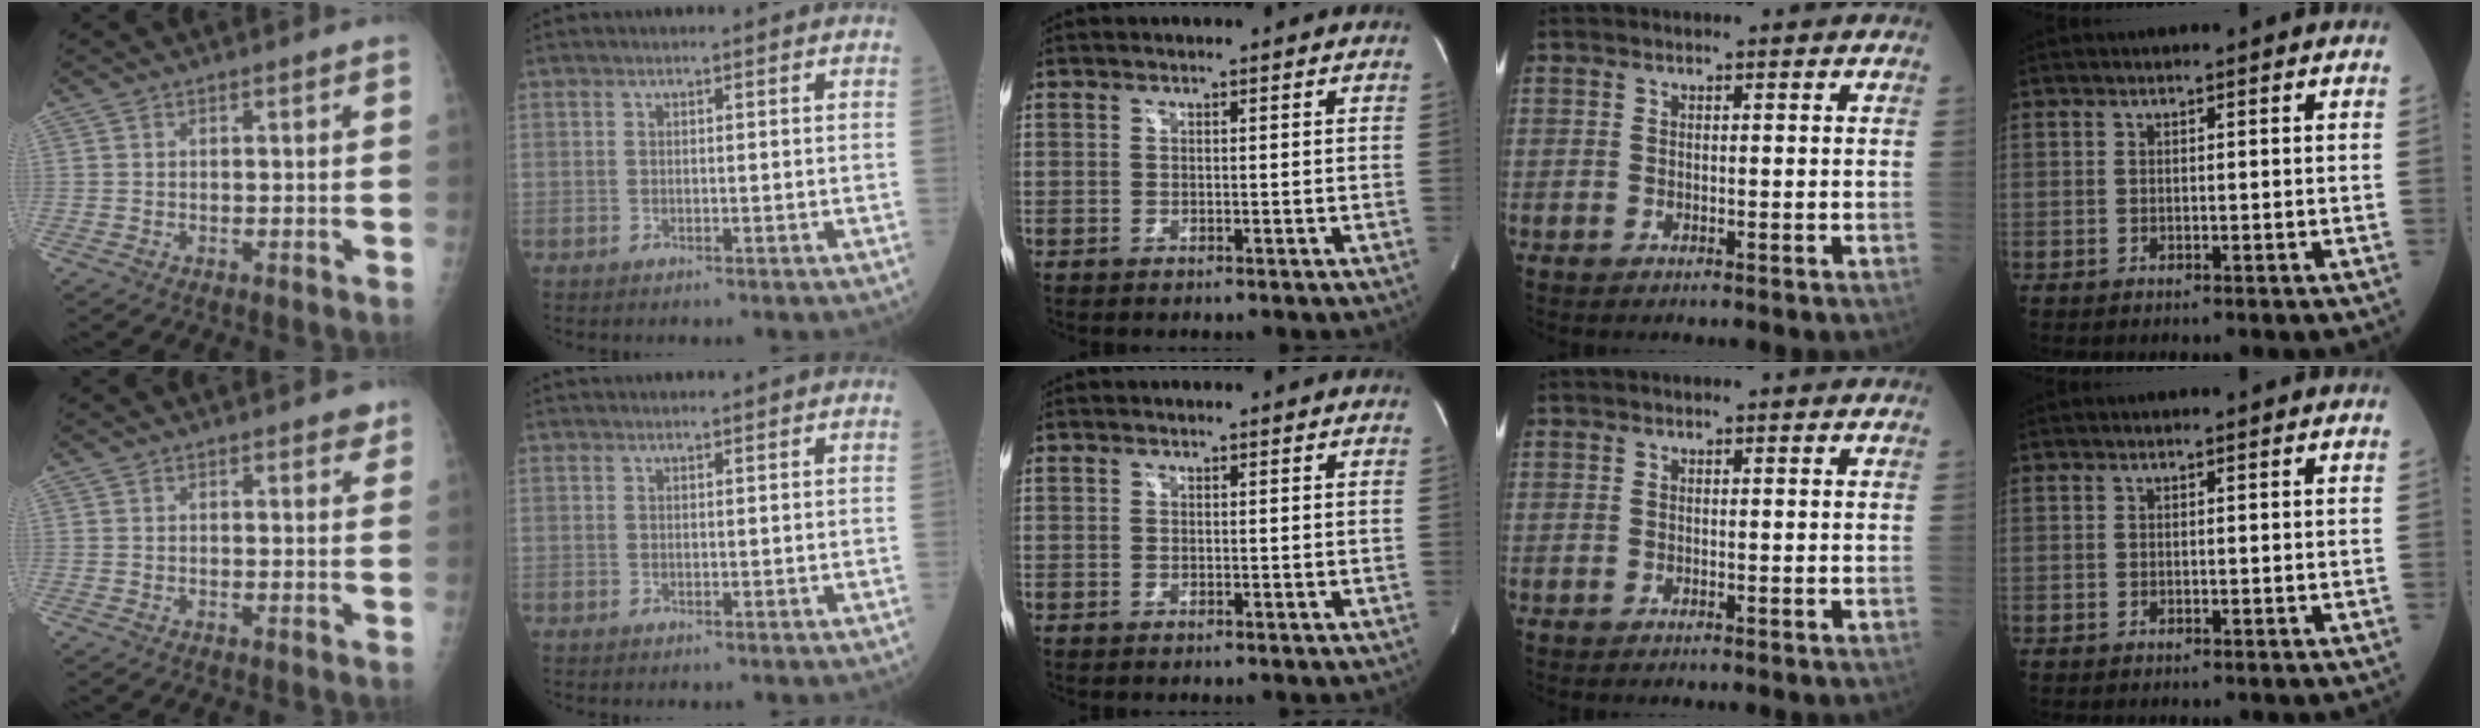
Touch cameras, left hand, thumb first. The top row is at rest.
{"thumb": {"total": 2.1, "force": [1.6, 0.9, 1.0], "torque": [0.006, -0.005, 0.013]}, "index": {"total": 2.1, "force": [2.0, 0.1, 0.6], "torque": [-0.004, 0.023, 0.030]}}